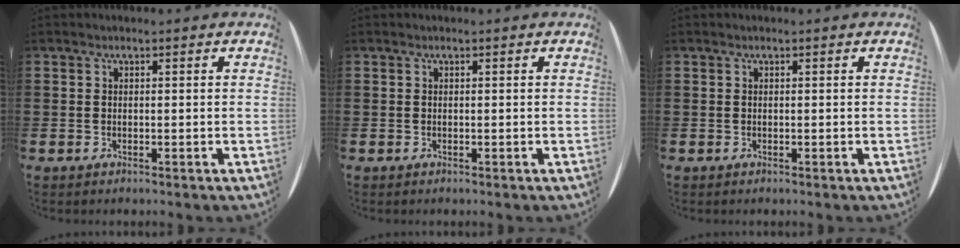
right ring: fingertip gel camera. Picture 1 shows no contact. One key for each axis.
{"total": 0.0}
{"total": 0.0}